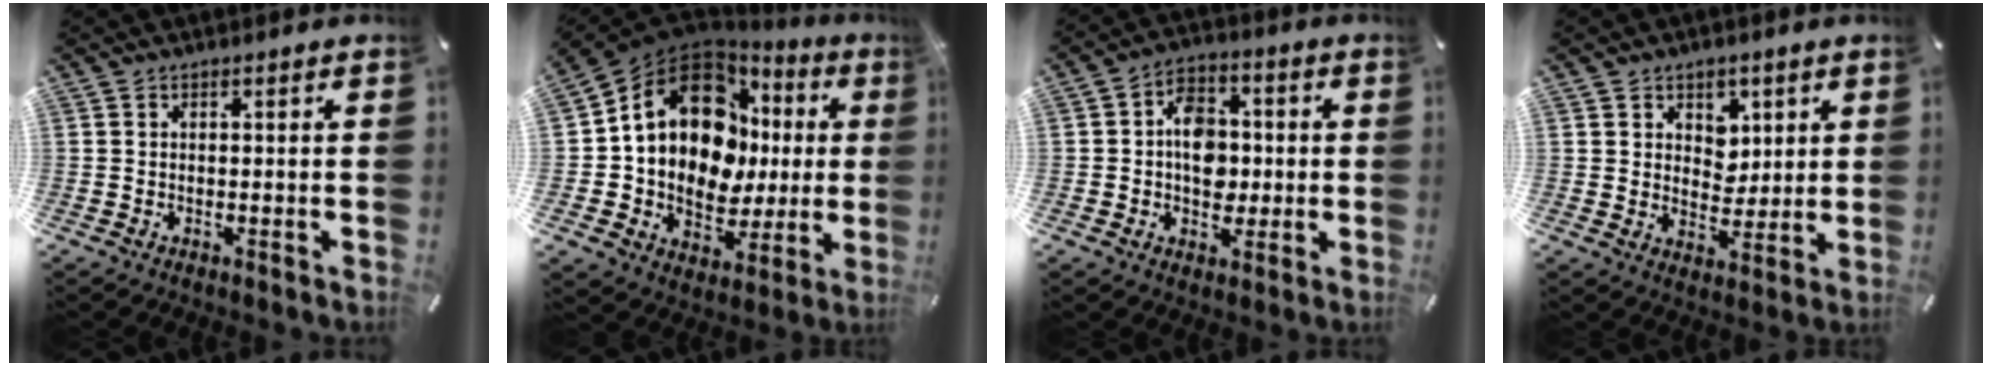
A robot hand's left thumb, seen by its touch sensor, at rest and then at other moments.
{"total": 16.8, "force": [4.8, 12.7, 10.0], "torque": [-0.188, -0.030, 0.087]}
{"total": 9.7, "force": [-0.9, 7.6, 6.0], "torque": [-0.085, 0.015, -0.012]}
{"total": 5.9, "force": [2.7, 5.2, 0.7], "torque": [-0.008, -0.013, 0.046]}